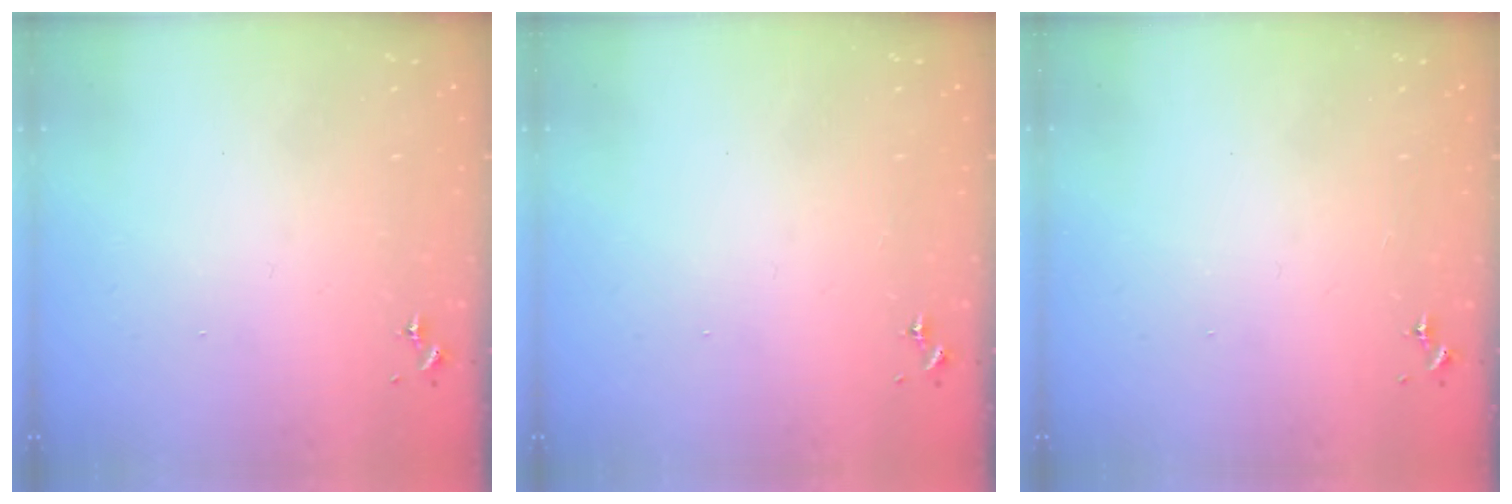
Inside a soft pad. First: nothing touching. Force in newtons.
{"total": 0.0}
{"total": 0.0}